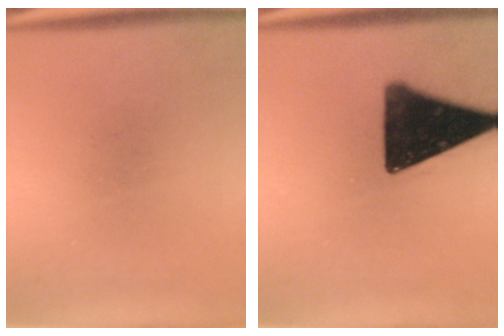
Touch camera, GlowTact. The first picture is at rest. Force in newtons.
{"total": 16.3}